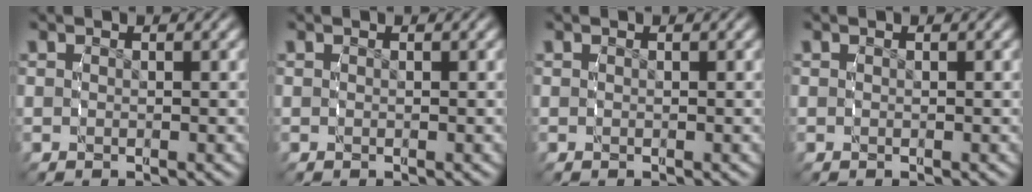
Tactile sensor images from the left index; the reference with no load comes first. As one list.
[{"total": 0.0}, {"total": 0.0}, {"total": 0.0}]